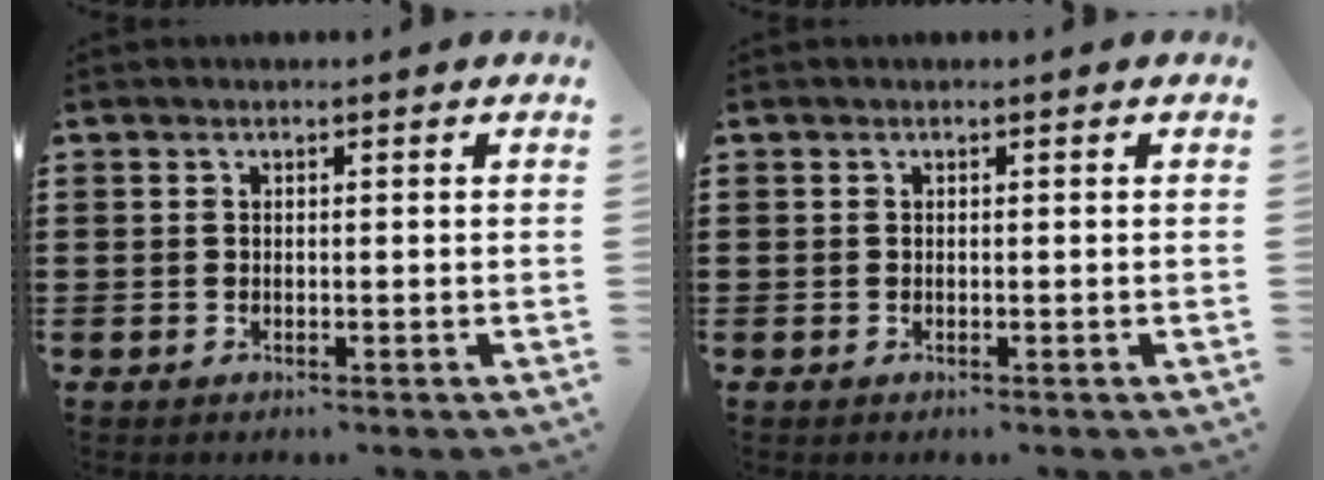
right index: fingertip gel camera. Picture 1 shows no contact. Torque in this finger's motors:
{"motor_torque": [0.48, 0.48, 0.00, 0.00]}